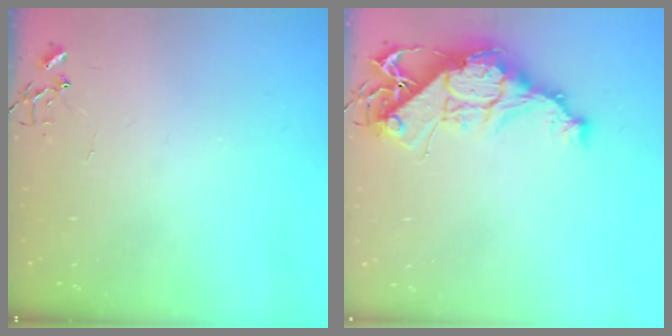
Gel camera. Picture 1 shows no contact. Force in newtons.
{"total": 13.4, "press": 13.4, "slide": 1.1}